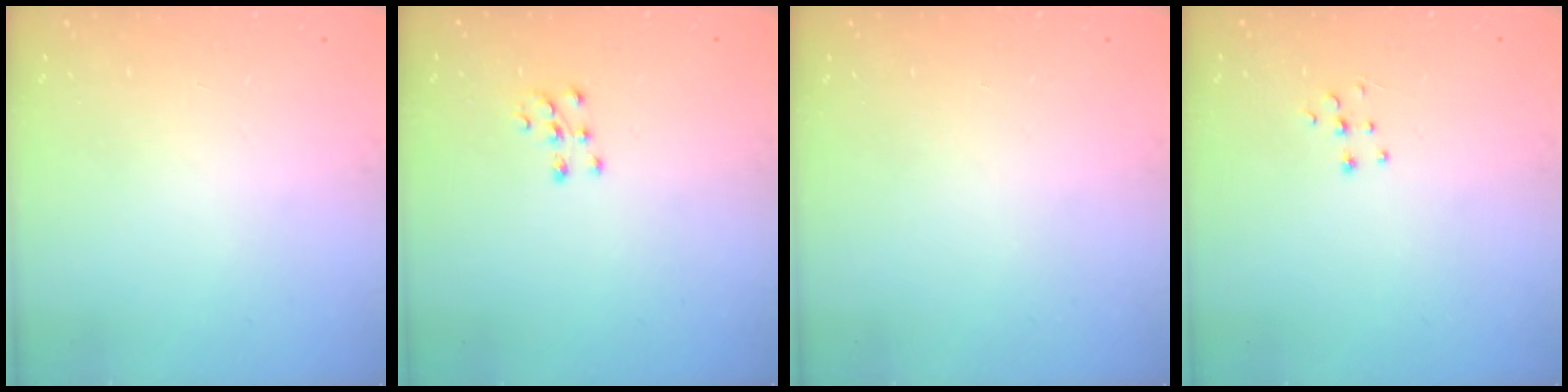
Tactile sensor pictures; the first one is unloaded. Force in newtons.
{"total": 7.6, "press": 7.6, "slide": 0.5}
{"total": 0.0}
{"total": 3.7, "press": 3.7, "slide": 0.2}